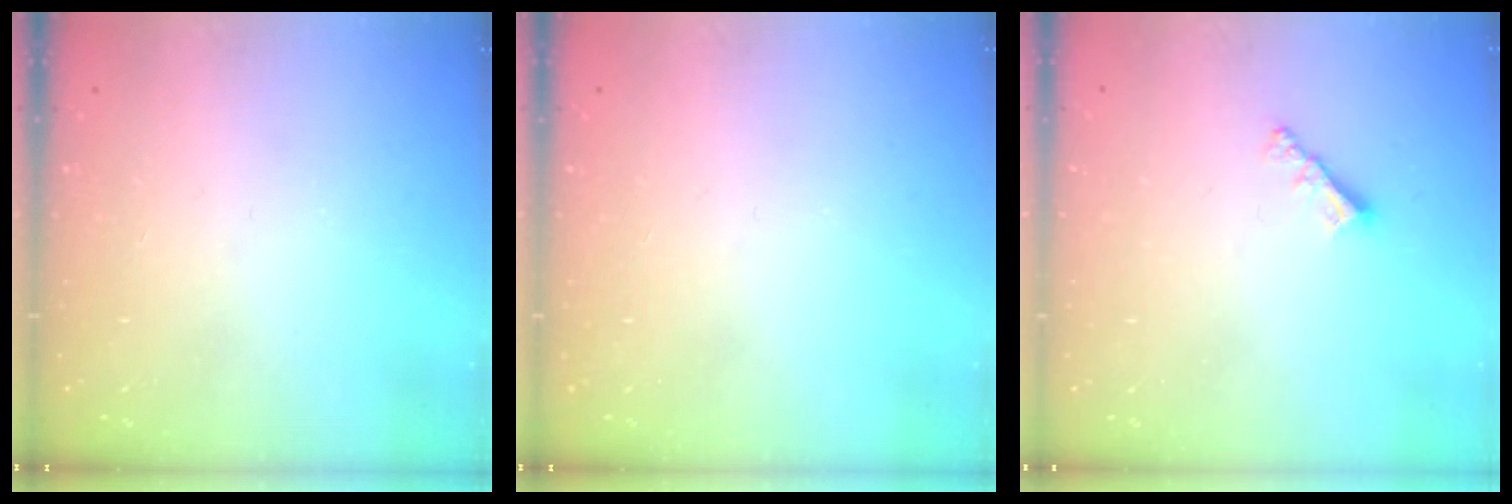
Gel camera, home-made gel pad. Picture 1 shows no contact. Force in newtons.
{"total": 0.0}
{"total": 2.9, "press": 2.9, "slide": 0.3}